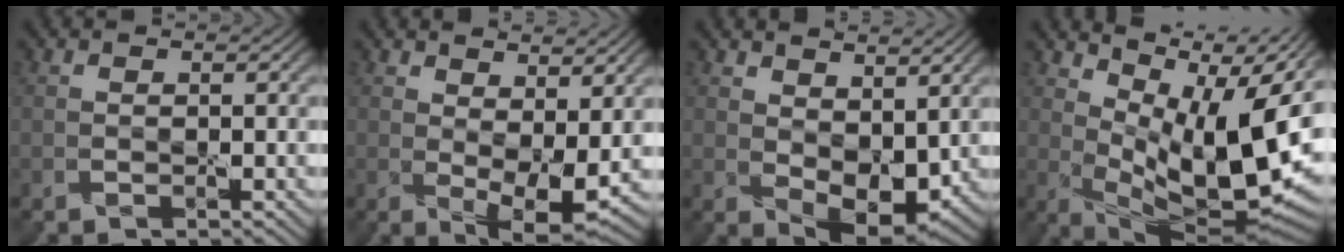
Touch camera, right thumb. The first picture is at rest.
{"total": 6.4, "force": [1.8, 2.8, 5.4], "torque": [-0.096, -0.011, 0.039]}
{"total": 7.3, "force": [2.0, 4.2, 5.6], "torque": [-0.102, -0.013, 0.042]}
{"total": 15.5, "force": [5.2, 5.9, 13.4], "torque": [-0.216, 0.003, 0.106]}